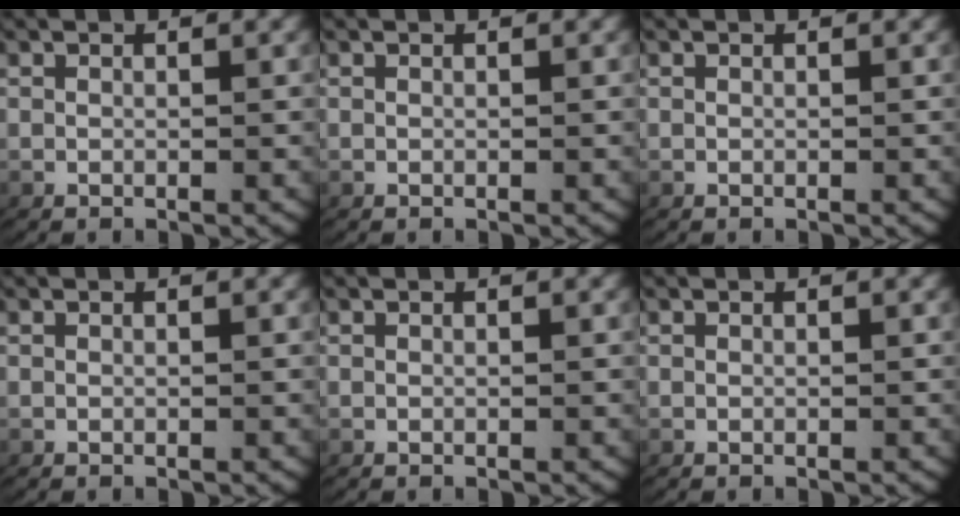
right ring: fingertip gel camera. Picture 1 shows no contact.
{"total": 0.0}
{"total": 0.0}
{"total": 0.0}
{"total": 0.0}
{"total": 0.0}